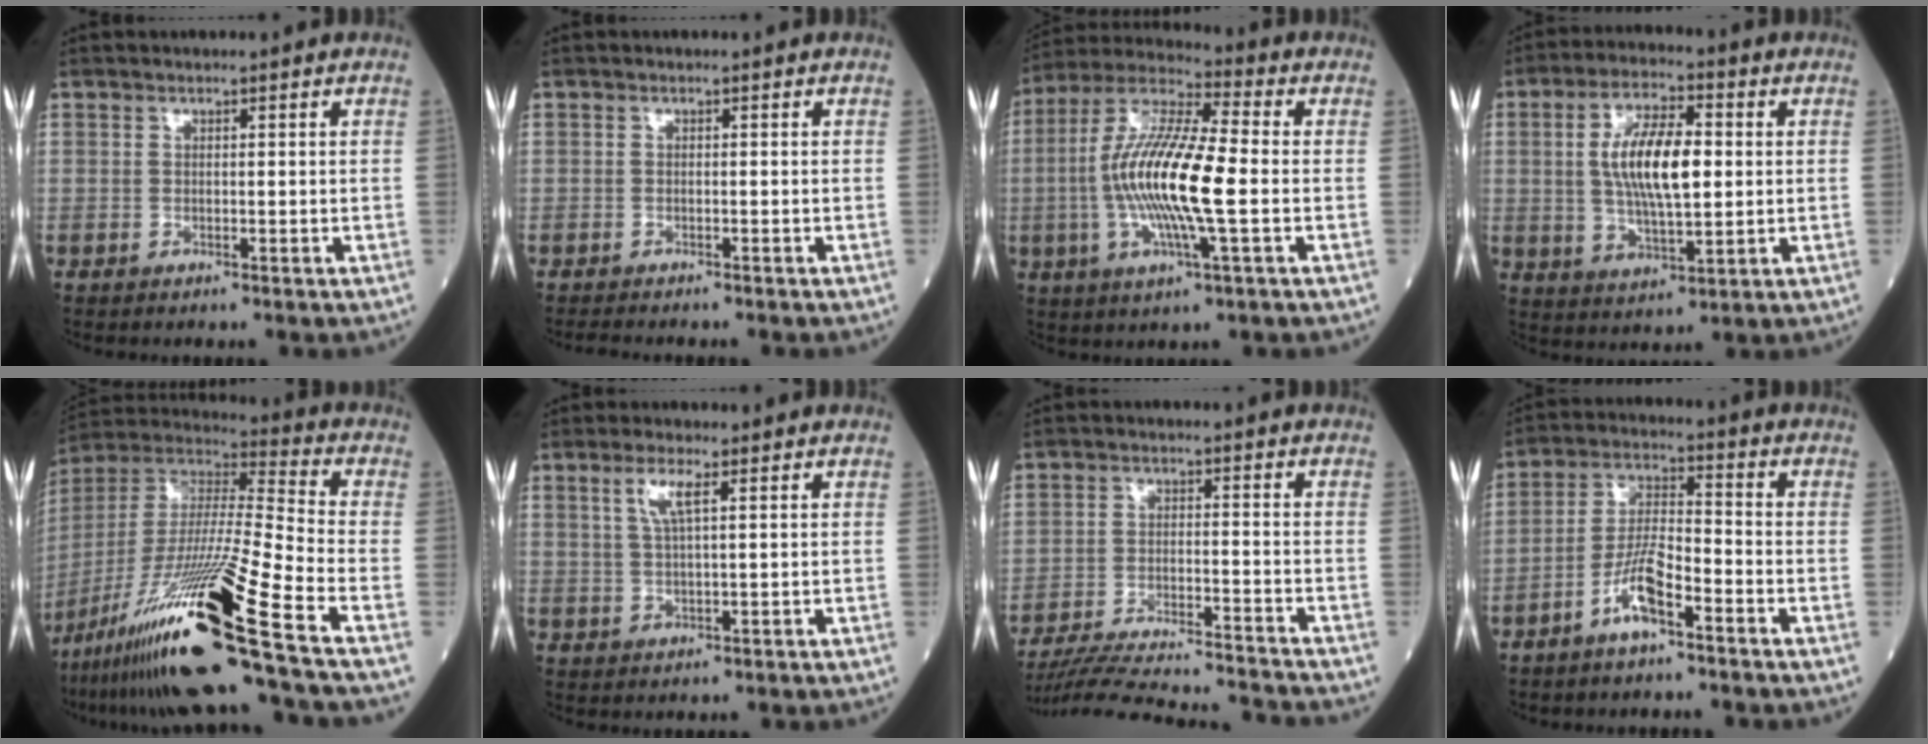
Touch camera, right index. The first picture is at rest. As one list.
[{"total": 1.8, "force": [-1.7, 0.4, 0.4], "torque": [-0.010, -0.006, -0.026]}, {"total": 15.8, "force": [-1.9, 1.9, 15.6], "torque": [-0.312, -0.001, -0.040]}, {"total": 11.5, "force": [1.1, 3.7, 10.9], "torque": [-0.209, 0.008, 0.020]}, {"total": 26.0, "force": [-15.5, -1.5, 20.8], "torque": [-0.403, -0.043, -0.292]}, {"total": 3.7, "force": [1.5, 0.4, 3.4], "torque": [-0.074, 0.005, 0.031]}, {"total": 17.9, "force": [-17.0, 0.3, 5.6], "torque": [-0.108, -0.024, -0.257]}, {"total": 7.2, "force": [-4.2, 1.5, 5.7], "torque": [-0.115, 0.007, -0.082]}]